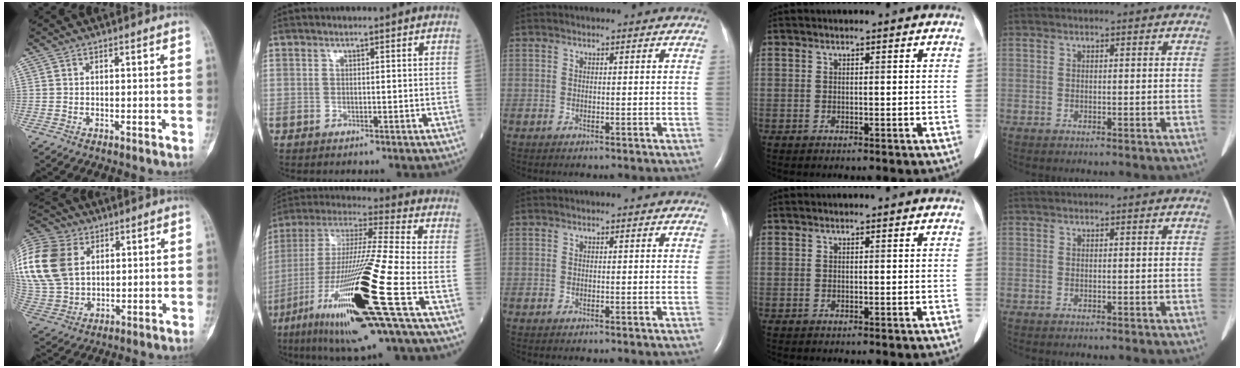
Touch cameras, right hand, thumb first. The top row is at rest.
{"thumb": {"total": 21.4, "force": [6.0, 15.6, 13.4], "torque": [-0.307, 0.014, 0.117]}, "index": {"total": 24.5, "force": [-9.4, 0.4, 22.6], "torque": [-0.441, -0.047, -0.172]}}